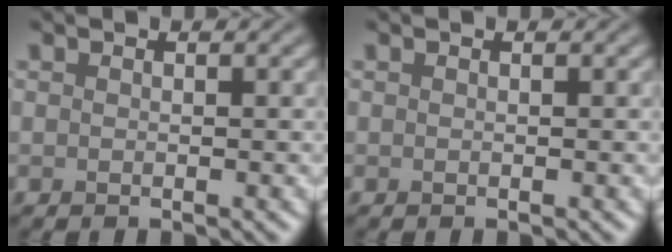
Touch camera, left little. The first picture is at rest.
{"total": 0.0}